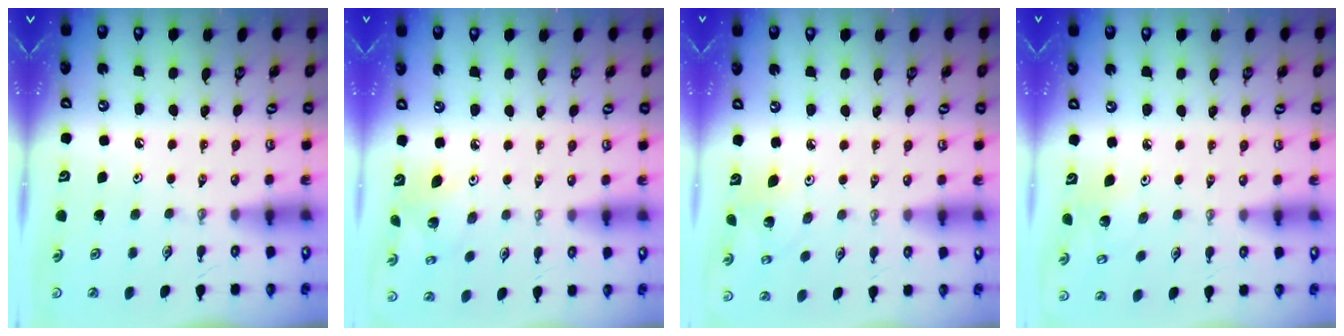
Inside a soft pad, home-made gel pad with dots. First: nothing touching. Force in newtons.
{"total": 4.8, "press": 4.7, "slide": 0.5}
{"total": 2.8, "press": 2.8, "slide": 0.2}
{"total": 3.5, "press": 3.2, "slide": 1.4}